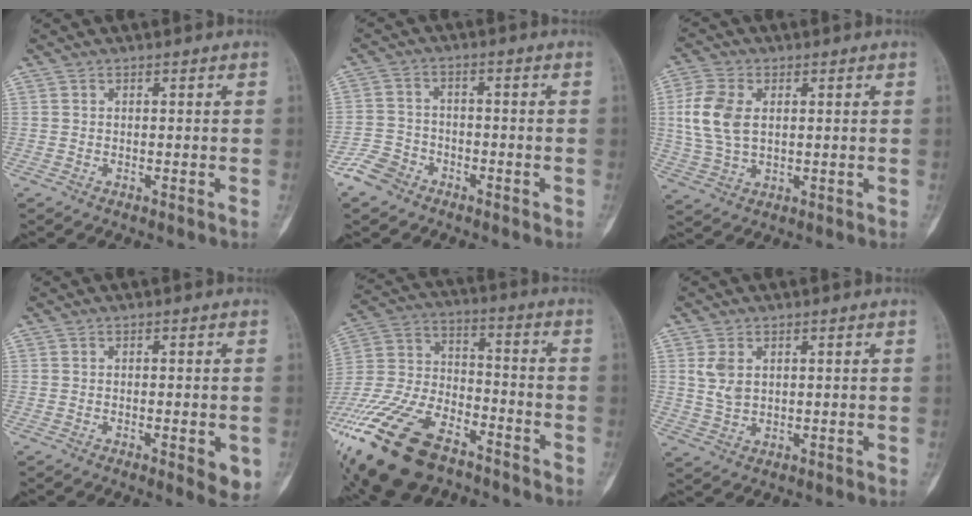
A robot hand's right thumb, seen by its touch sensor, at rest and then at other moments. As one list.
[{"total": 6.1, "force": [-4.2, 4.2, 1.4], "torque": [-0.010, 0.022, -0.085]}, {"total": 9.7, "force": [1.3, 6.3, 7.2], "torque": [-0.154, 0.003, 0.029]}, {"total": 5.0, "force": [-1.5, 1.8, 4.4], "torque": [-0.039, -0.006, -0.015]}, {"total": 27.8, "force": [-17.2, 14.1, 16.6], "torque": [-0.419, 0.029, -0.317]}, {"total": 4.6, "force": [1.2, 3.3, 3.0], "torque": [-0.044, -0.003, 0.029]}]